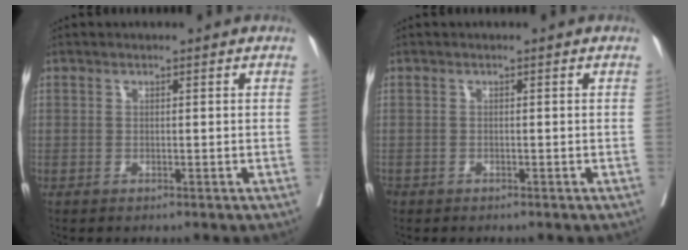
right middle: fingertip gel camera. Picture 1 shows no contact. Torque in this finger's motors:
{"motor_torque": [-0.04, -0.03, 0.00, 0.00]}